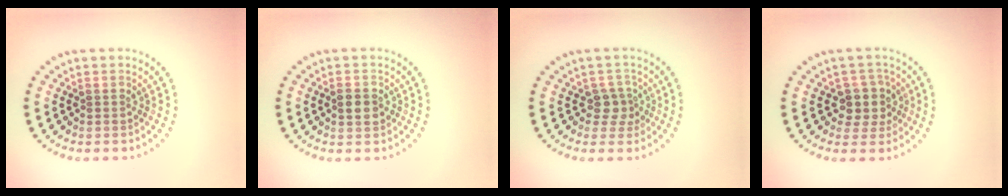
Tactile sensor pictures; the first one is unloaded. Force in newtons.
{"total": 2.2, "press": 2.2, "slide": 0.0}
{"total": 2.1, "press": 1.7, "slide": 1.2}
{"total": 2.8, "press": 2.6, "slide": 1.2}